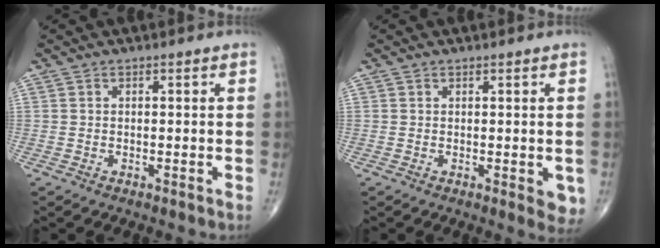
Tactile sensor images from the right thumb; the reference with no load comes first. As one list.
[{"total": 3.0, "force": [-0.2, 1.3, 2.7], "torque": [-0.020, -0.005, -0.001]}]